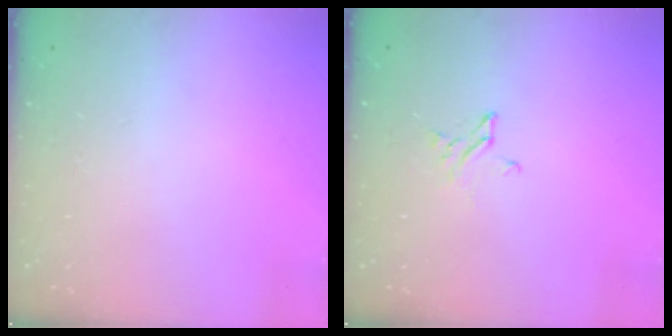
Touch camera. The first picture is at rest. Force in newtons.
{"total": 2.3, "press": 2.2, "slide": 0.2}